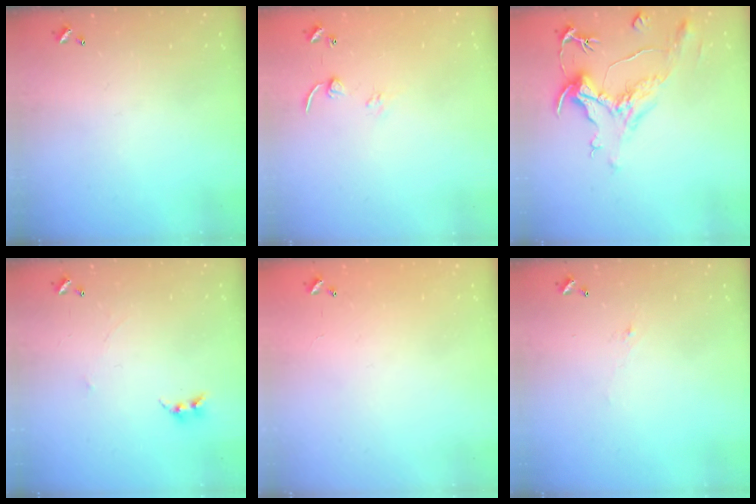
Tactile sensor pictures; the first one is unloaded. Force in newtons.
{"total": 5.4, "press": 5.4, "slide": 0.5}
{"total": 1.5, "press": 0.9, "slide": 1.2}
{"total": 1.0, "press": 0.9, "slide": 0.4}
{"total": 7.8, "press": 7.8, "slide": 0.7}
{"total": 0.7, "press": 0.1, "slide": 0.7}